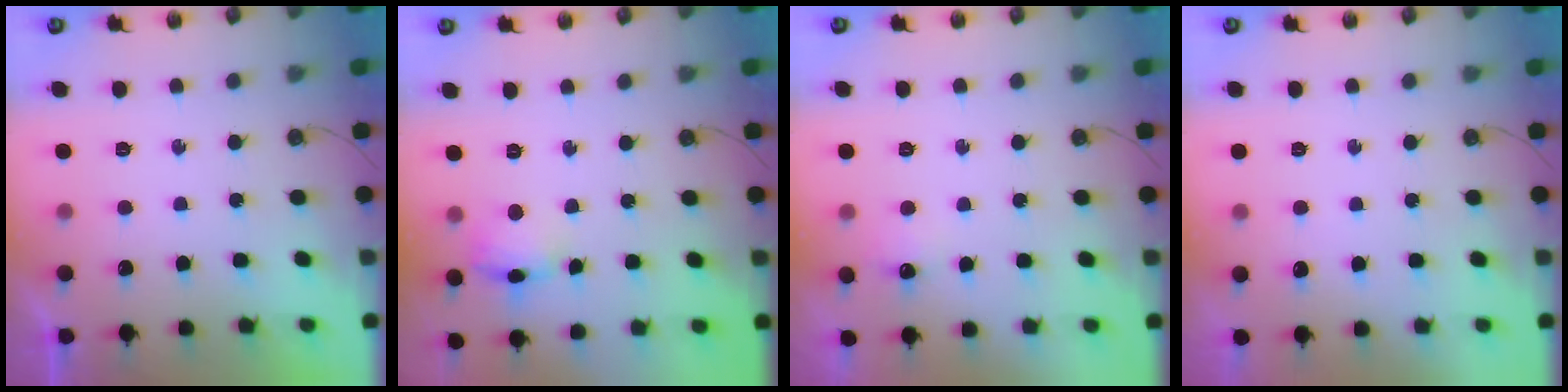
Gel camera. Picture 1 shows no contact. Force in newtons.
{"total": 9.2, "press": 9.2, "slide": 1.2}
{"total": 5.0, "press": 4.9, "slide": 0.9}
{"total": 13.3, "press": 4.4, "slide": 12.5}